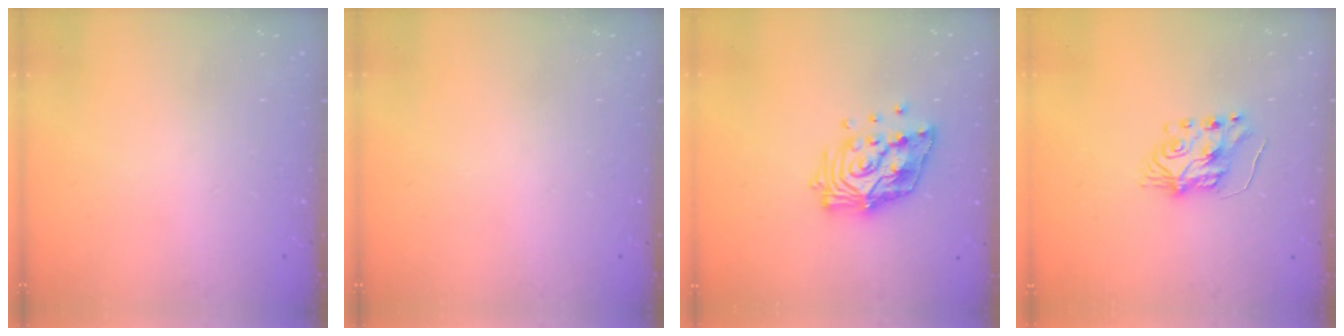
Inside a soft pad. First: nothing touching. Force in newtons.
{"total": 0.0}
{"total": 15.4, "press": 15.3, "slide": 1.6}
{"total": 7.1, "press": 7.1, "slide": 0.8}